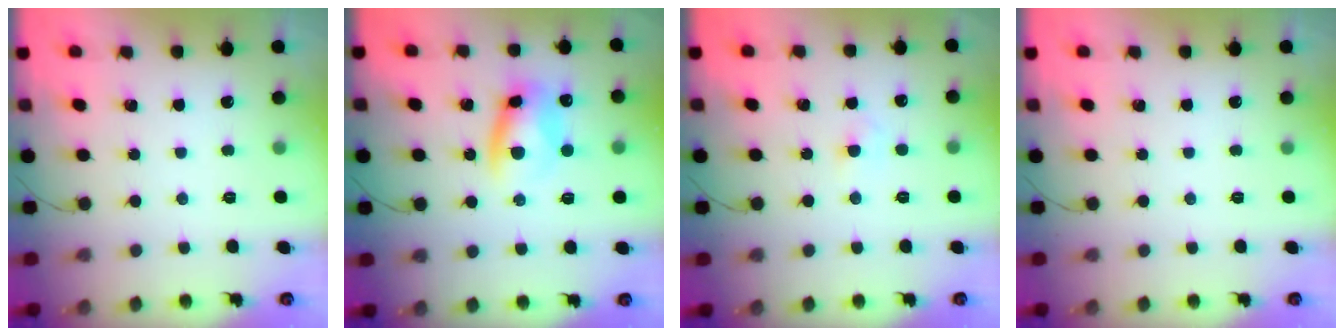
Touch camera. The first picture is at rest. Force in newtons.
{"total": 10.4, "press": 10.2, "slide": 1.9}
{"total": 1.9, "press": 1.8, "slide": 0.8}
{"total": 0.0}